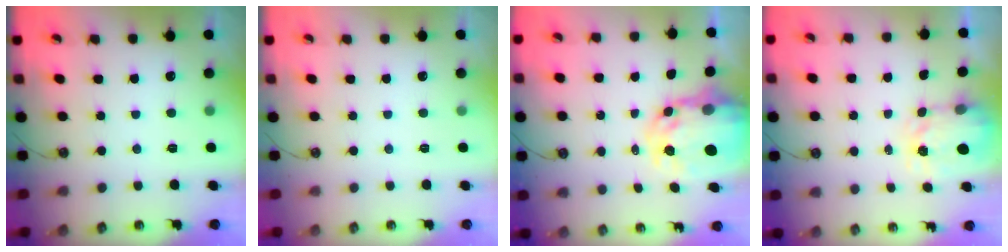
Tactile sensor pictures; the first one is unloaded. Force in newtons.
{"total": 0.0}
{"total": 9.5, "press": 9.4, "slide": 0.9}
{"total": 3.5, "press": 3.4, "slide": 0.4}